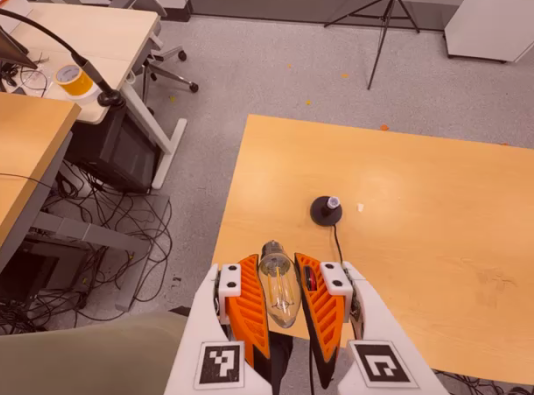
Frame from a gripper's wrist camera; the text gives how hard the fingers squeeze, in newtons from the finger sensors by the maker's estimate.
{"total": 21.7, "left": 23.5, "right": 19.9}